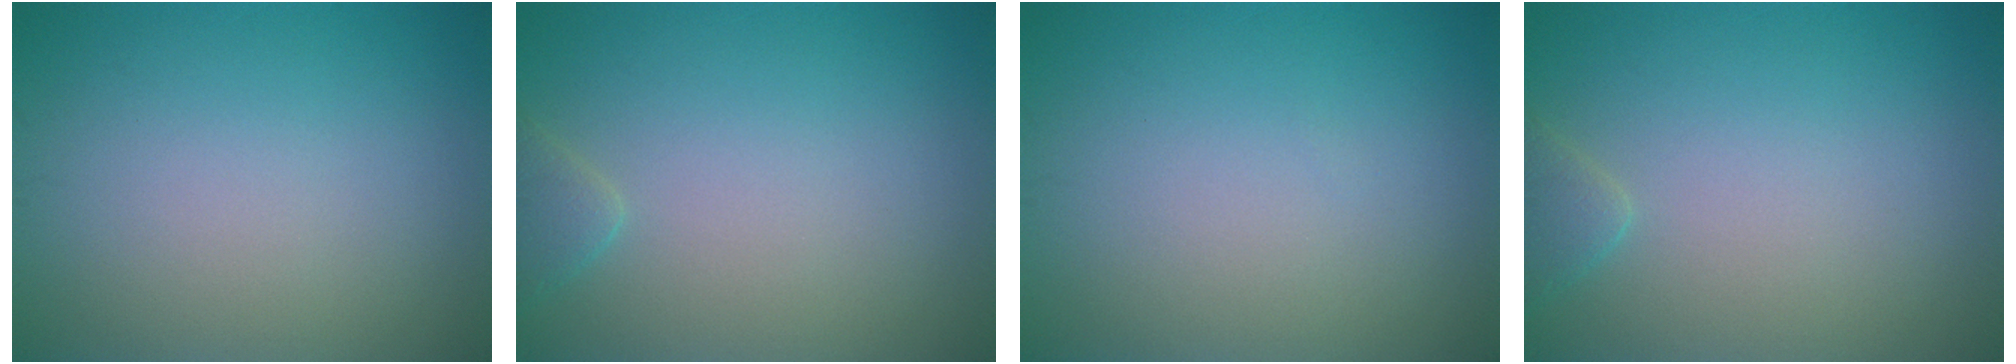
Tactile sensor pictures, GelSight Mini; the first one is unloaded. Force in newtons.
{"total": 1.4, "press": 1.4, "slide": 0.1}
{"total": 0.0}
{"total": 1.4, "press": 1.4, "slide": 0.1}